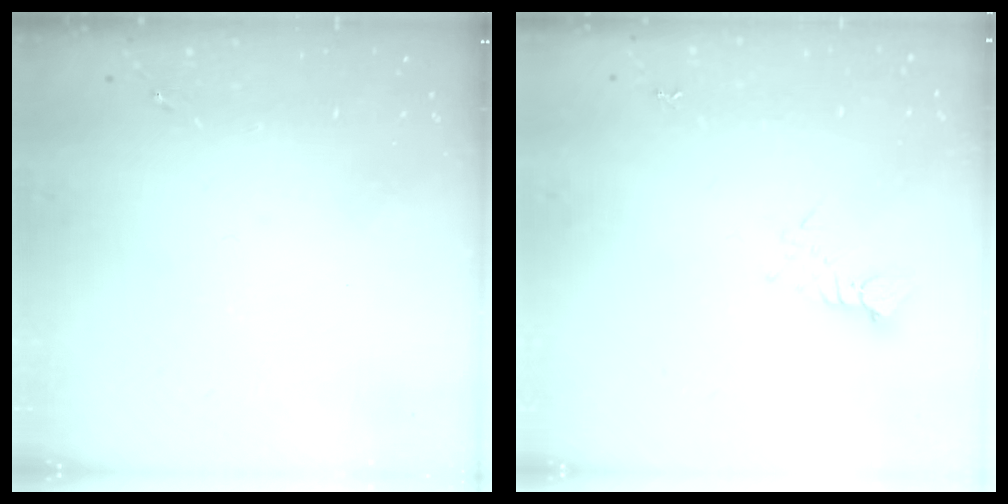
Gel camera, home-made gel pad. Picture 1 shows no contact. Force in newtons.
{"total": 3.1, "press": 3.1, "slide": 0.3}